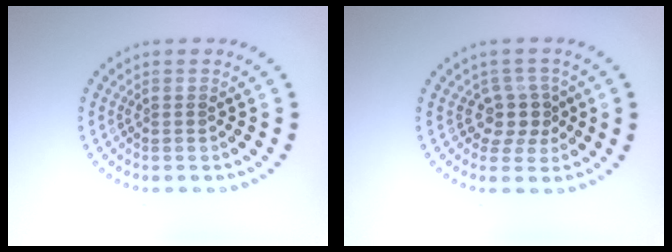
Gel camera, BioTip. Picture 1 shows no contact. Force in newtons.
{"total": 2.6, "press": 2.0, "slide": 1.7}